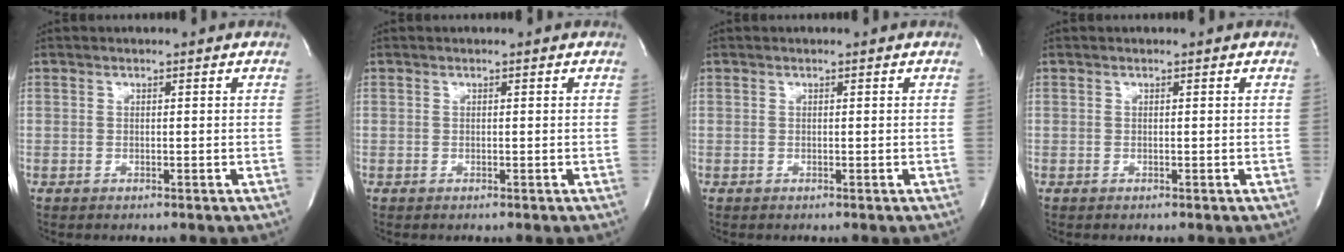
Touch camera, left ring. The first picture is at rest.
{"total": 0.0}
{"total": 0.0}
{"total": 0.0}